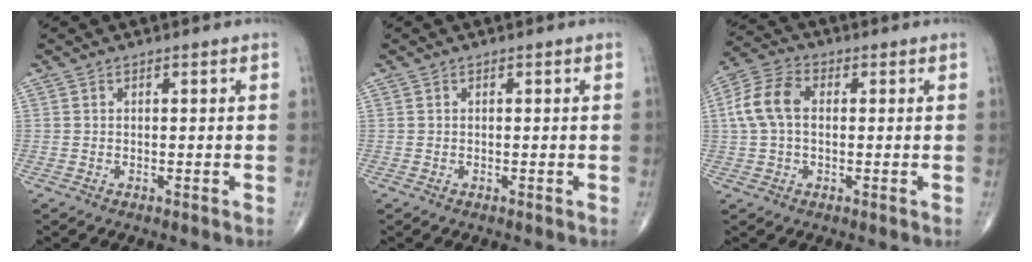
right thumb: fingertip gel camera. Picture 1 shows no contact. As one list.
[{"total": 0.0}, {"total": 8.5, "force": [0.8, 5.3, 6.6], "torque": [-0.145, 0.025, 0.012]}]